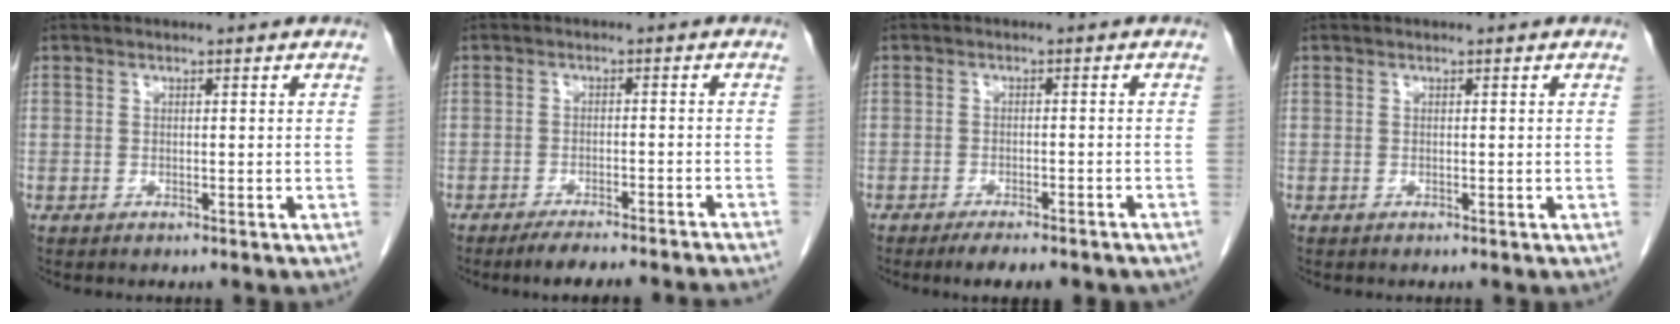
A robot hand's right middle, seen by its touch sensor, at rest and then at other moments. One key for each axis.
{"total": 11.4, "fx": -10.4, "fy": -0.1, "fz": 4.7, "tx": -0.047, "ty": -0.014, "tz": -0.137}
{"total": 7.3, "fx": -6.0, "fy": 1.5, "fz": 3.9, "tx": -0.045, "ty": -0.007, "tz": -0.078}
{"total": 0.0}